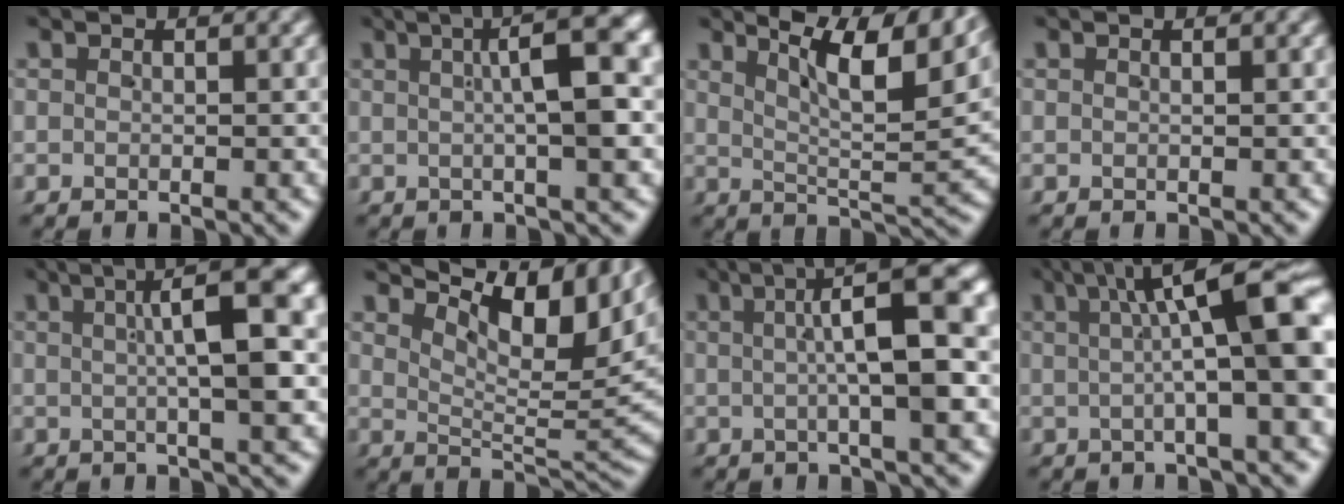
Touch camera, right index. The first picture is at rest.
{"total": 7.1, "force": [2.0, 0.9, 6.7], "torque": [-0.073, 0.036, 0.022]}
{"total": 8.2, "force": [4.9, 1.9, 6.3], "torque": [-0.083, 0.014, 0.073]}
{"total": 0.0}
{"total": 7.9, "force": [2.5, 0.9, 7.4], "torque": [-0.086, 0.038, 0.027]}
{"total": 9.8, "force": [5.9, 2.9, 7.3], "torque": [-0.081, 0.029, 0.086]}
{"total": 9.6, "force": [2.4, 1.9, 9.1], "torque": [-0.099, 0.042, 0.024]}
{"total": 9.9, "force": [2.0, 2.2, 9.4], "torque": [-0.108, 0.025, 0.027]}